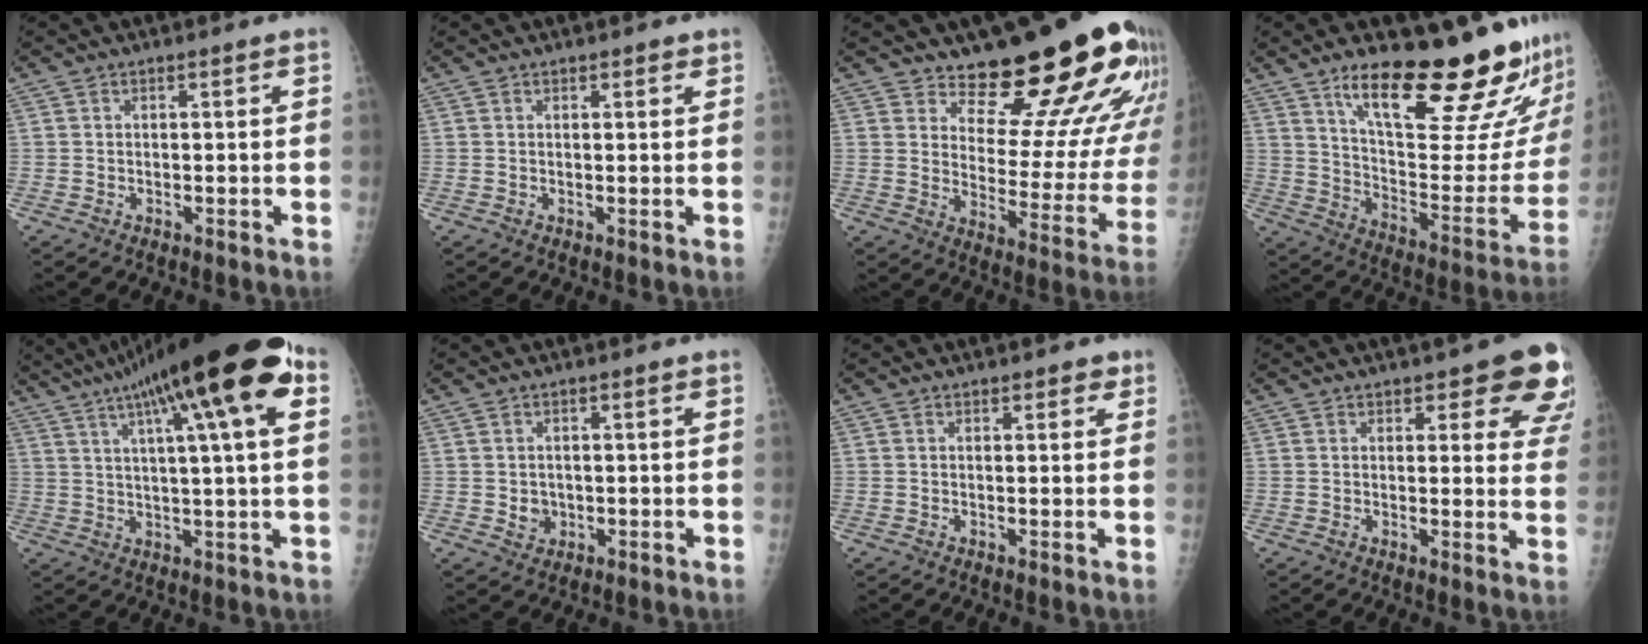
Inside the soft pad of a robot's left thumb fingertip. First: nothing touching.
{"total": 1.2, "force": [0.8, 0.6, 0.6], "torque": [0.001, -0.003, 0.007]}
{"total": 21.0, "force": [16.9, 7.3, 10.2], "torque": [-0.085, -0.132, 0.222]}
{"total": 27.3, "force": [19.9, 6.1, 17.6], "torque": [-0.218, -0.108, 0.294]}
{"total": 22.3, "force": [10.1, 3.8, 19.5], "torque": [-0.312, 0.018, 0.151]}
{"total": 2.6, "force": [-0.2, 2.4, 1.0], "torque": [-0.005, 0.001, 0.005]}
{"total": 1.8, "force": [1.1, 1.0, 0.9], "torque": [0.006, -0.003, 0.009]}
{"total": 11.0, "force": [7.0, 4.5, 7.3], "torque": [-0.033, -0.032, 0.070]}